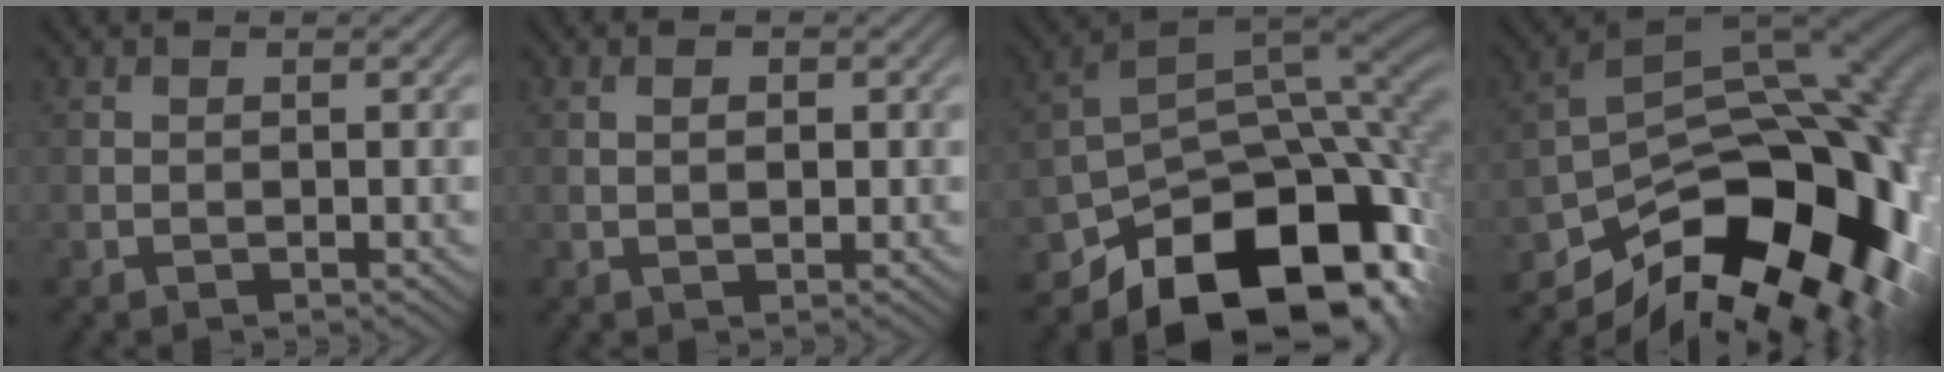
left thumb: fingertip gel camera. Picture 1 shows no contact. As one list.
[{"total": 1.5, "force": [0.3, 0.8, 1.3], "torque": [-0.010, -0.006, 0.005]}, {"total": 17.1, "force": [-9.5, 9.4, 10.8], "torque": [-0.152, -0.036, -0.149]}, {"total": 19.0, "force": [-9.2, 10.3, 13.1], "torque": [-0.191, -0.034, -0.132]}]